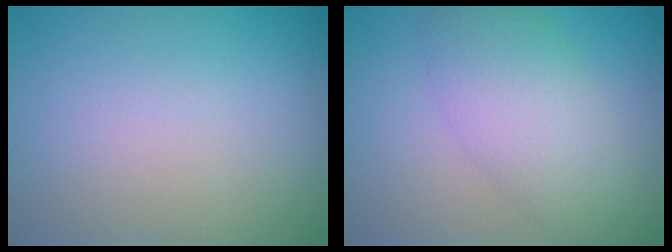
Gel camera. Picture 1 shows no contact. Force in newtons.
{"total": 5.0, "press": 5.0, "slide": 0.4}